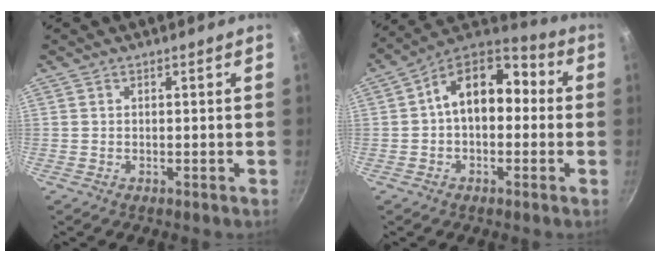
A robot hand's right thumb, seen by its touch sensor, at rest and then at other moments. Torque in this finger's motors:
{"motor_torque": [0.70, 2.62, 1.54, -0.36, 0.10]}